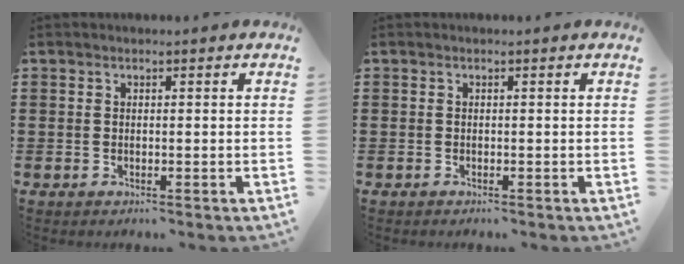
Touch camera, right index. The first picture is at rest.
{"total": 0.0}